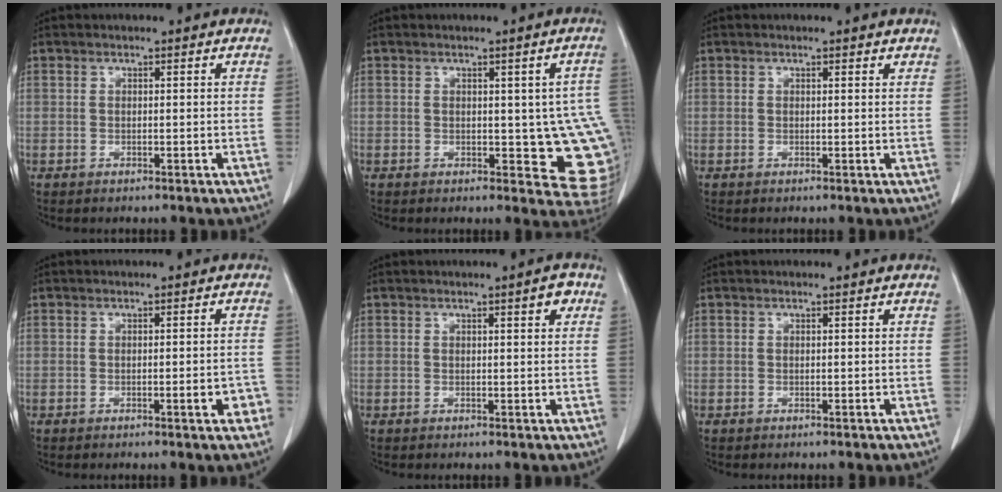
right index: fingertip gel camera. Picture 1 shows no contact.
{"total": 8.9, "force": [-0.3, 3.9, 8.0], "torque": [-0.077, 0.001, 0.003]}
{"total": 0.9, "force": [0.8, 0.3, 0.2], "torque": [-0.007, 0.002, 0.007]}
{"total": 2.8, "force": [-1.2, 0.6, 2.5], "torque": [-0.027, -0.001, -0.015]}
{"total": 2.1, "force": [1.0, 0.4, 1.7], "torque": [-0.021, 0.000, 0.011]}
{"total": 0.0}